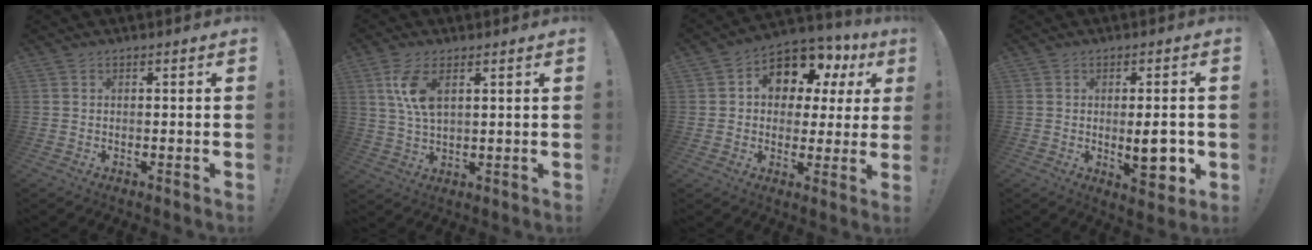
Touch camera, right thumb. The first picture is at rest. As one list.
[{"total": 8.3, "force": [3.2, 3.5, 6.8], "torque": [-0.132, -0.010, 0.054]}, {"total": 10.6, "force": [5.7, 7.1, 5.5], "torque": [-0.085, -0.045, 0.100]}, {"total": 9.2, "force": [-1.0, 3.2, 8.6], "torque": [-0.104, -0.005, -0.009]}]